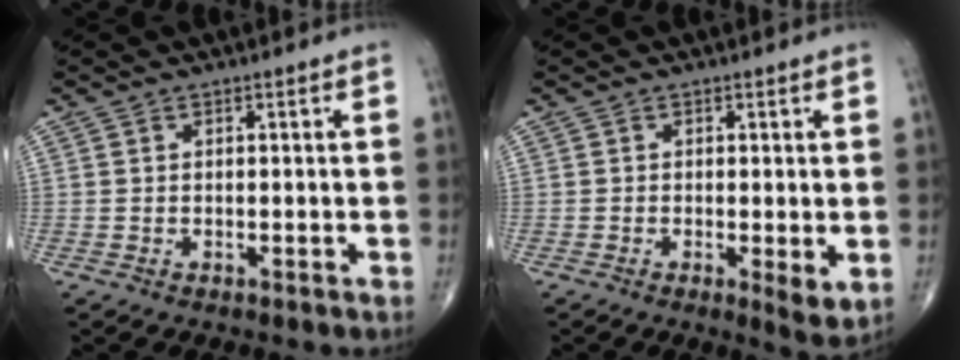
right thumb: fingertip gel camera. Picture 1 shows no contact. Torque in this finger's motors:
{"motor_torque": [0.12, 0.90, -0.08, -0.01, 0.13]}